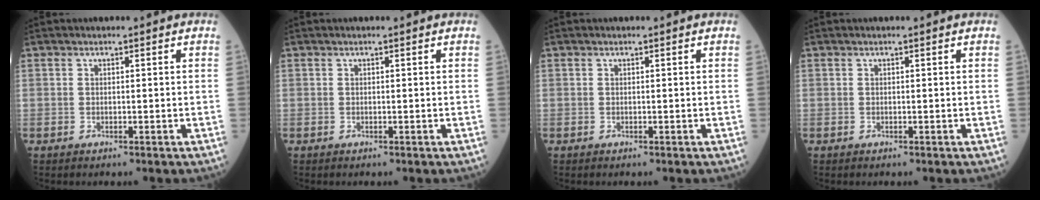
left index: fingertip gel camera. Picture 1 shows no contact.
{"total": 0.0}
{"total": 0.0}
{"total": 0.0}